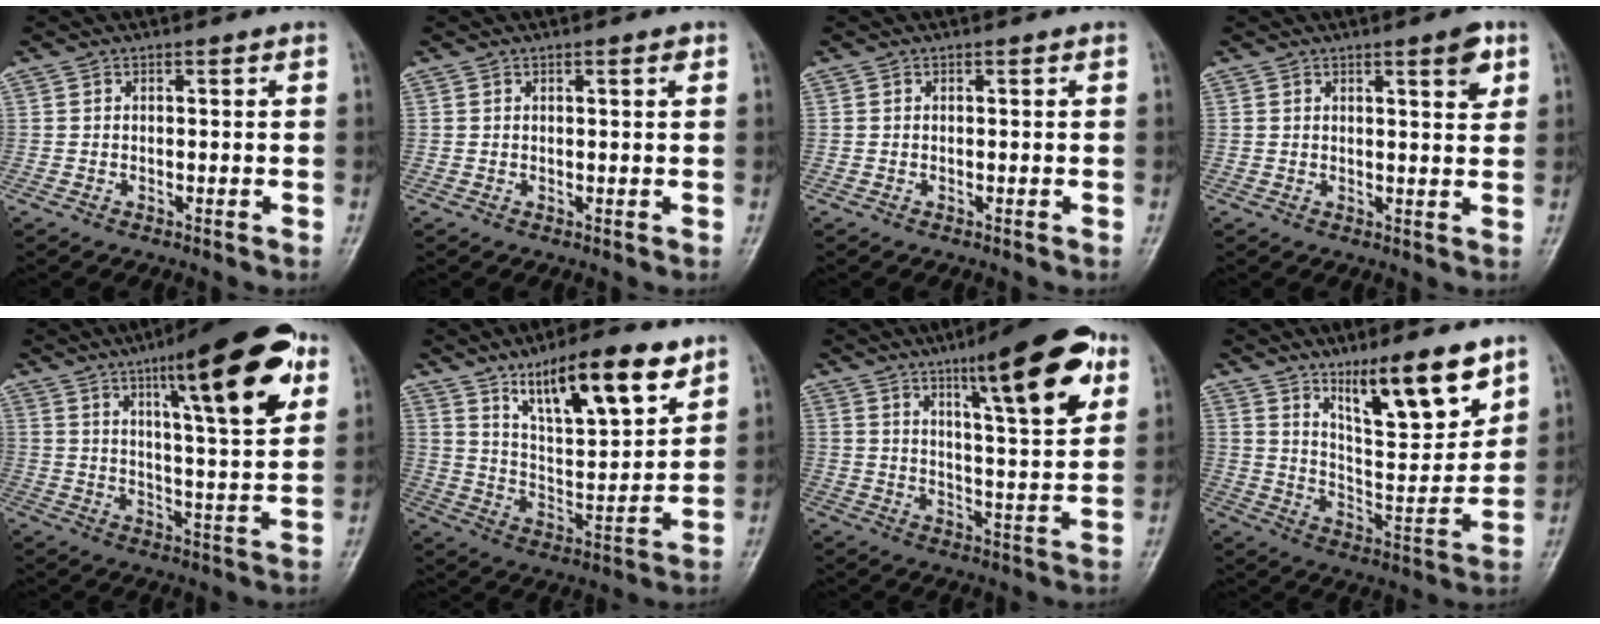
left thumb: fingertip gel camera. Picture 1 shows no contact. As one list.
[{"total": 1.1, "force": [0.6, 0.1, 1.0], "torque": [-0.015, -0.001, 0.008]}, {"total": 0.0}, {"total": 4.4, "force": [2.4, 1.0, 3.6], "torque": [-0.042, -0.013, 0.032]}, {"total": 20.0, "force": [10.1, 4.3, 16.8], "torque": [-0.217, -0.031, 0.145]}, {"total": 17.2, "force": [10.8, 5.0, 12.5], "torque": [-0.177, -0.051, 0.191]}, {"total": 17.2, "force": [9.0, 3.7, 14.2], "torque": [-0.187, -0.034, 0.133]}, {"total": 15.5, "force": [10.2, 3.7, 11.1], "torque": [-0.149, -0.069, 0.181]}]